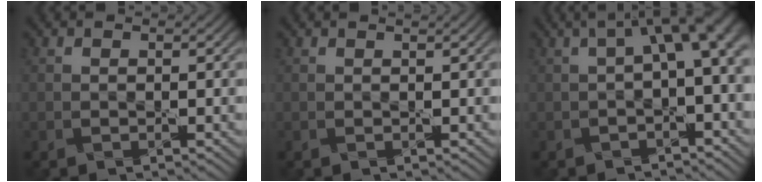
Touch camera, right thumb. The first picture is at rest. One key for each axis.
{"total": 0.7, "fx": 0.6, "fy": 0.0, "fz": 0.4, "tx": -0.009, "ty": -0.001, "tz": 0.003}
{"total": 6.7, "fx": 0.8, "fy": 2.2, "fz": 6.3, "tx": -0.087, "ty": 0.016, "tz": 0.011}